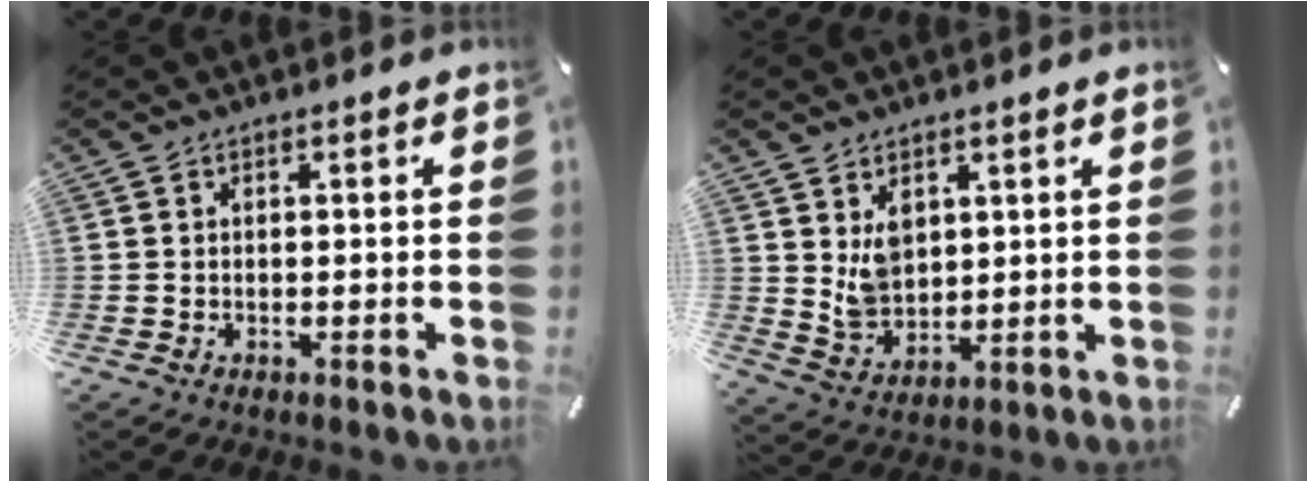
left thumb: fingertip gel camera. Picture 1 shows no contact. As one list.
[{"total": 6.7, "force": [3.0, 5.3, 2.6], "torque": [-0.056, -0.010, 0.057]}]